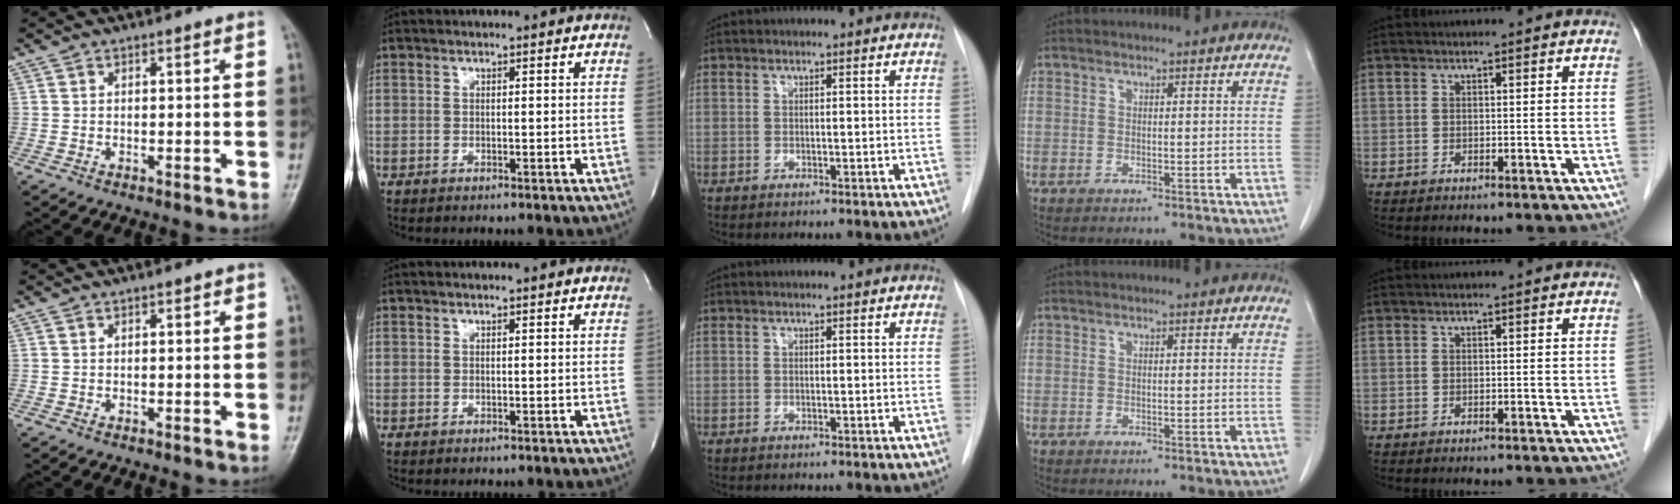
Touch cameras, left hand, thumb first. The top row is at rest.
{"index": {"total": 0.7, "force": [0.7, 0.0, 0.2], "torque": [-0.009, 0.003, 0.009]}}